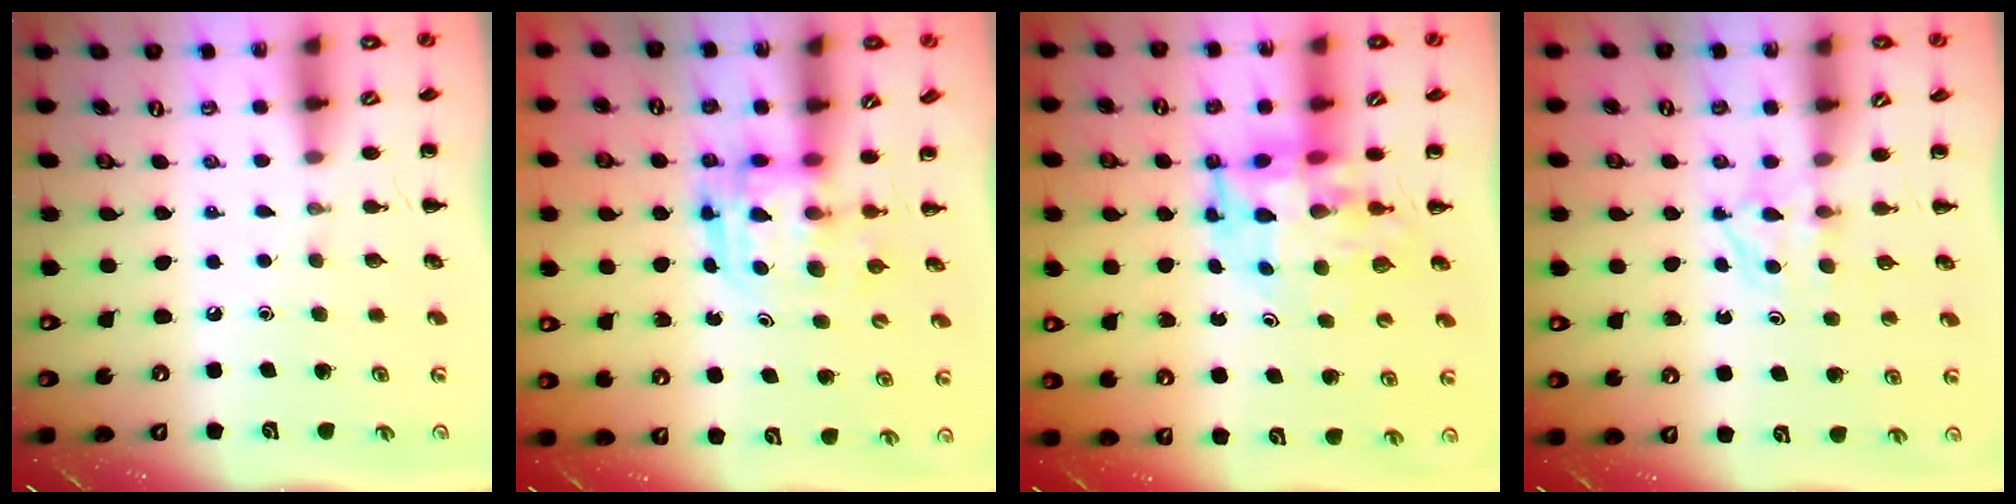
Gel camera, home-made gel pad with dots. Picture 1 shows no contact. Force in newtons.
{"total": 3.0, "press": 3.0, "slide": 0.3}
{"total": 8.2, "press": 7.7, "slide": 2.9}
{"total": 3.3, "press": 3.1, "slide": 1.2}